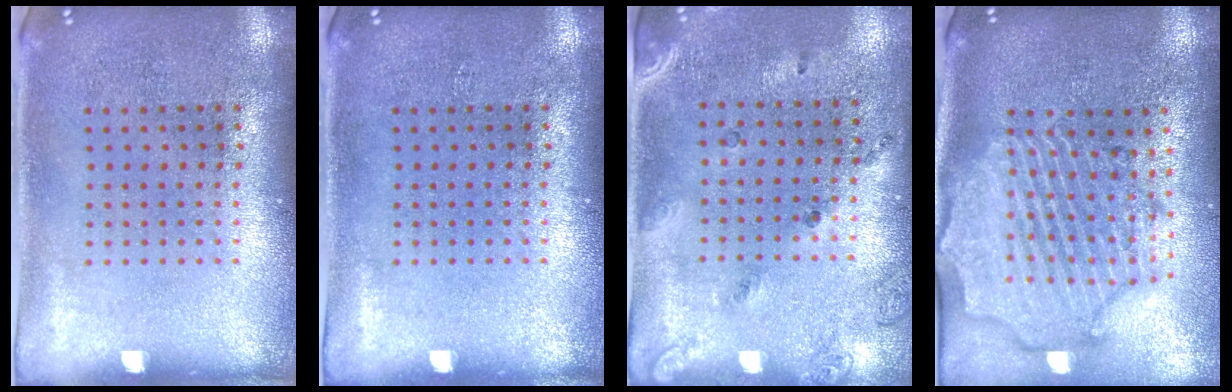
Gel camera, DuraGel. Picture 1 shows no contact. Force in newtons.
{"total": 0.0}
{"total": 1.5, "press": 1.1, "slide": 1.0}
{"total": 2.9, "press": 2.5, "slide": 1.4}